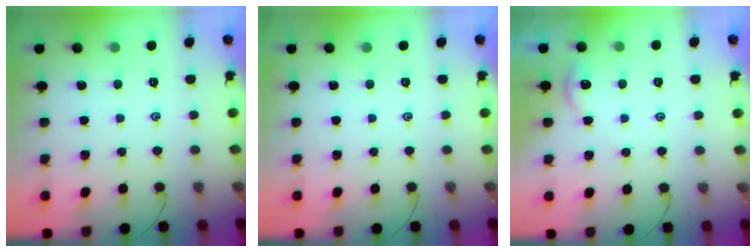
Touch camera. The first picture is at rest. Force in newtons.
{"total": 0.0}
{"total": 1.6, "press": 1.5, "slide": 0.3}